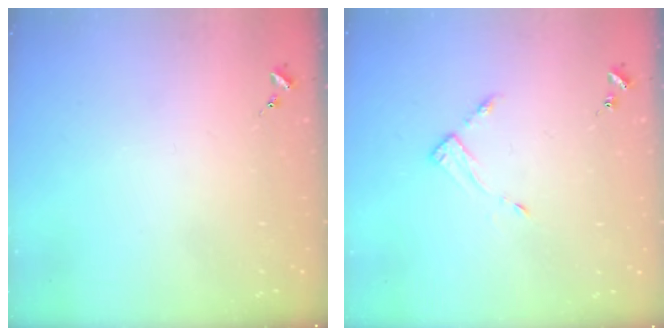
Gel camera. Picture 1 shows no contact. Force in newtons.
{"total": 3.5, "press": 3.5, "slide": 0.4}